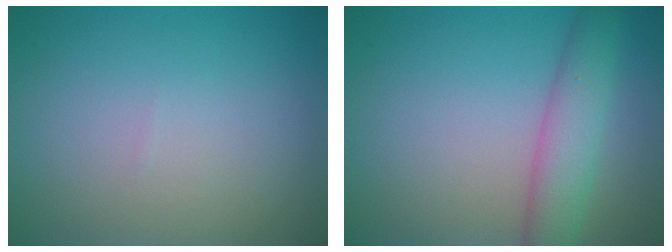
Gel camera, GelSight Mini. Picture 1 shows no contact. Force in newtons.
{"total": 4.2, "press": 4.2, "slide": 0.1}